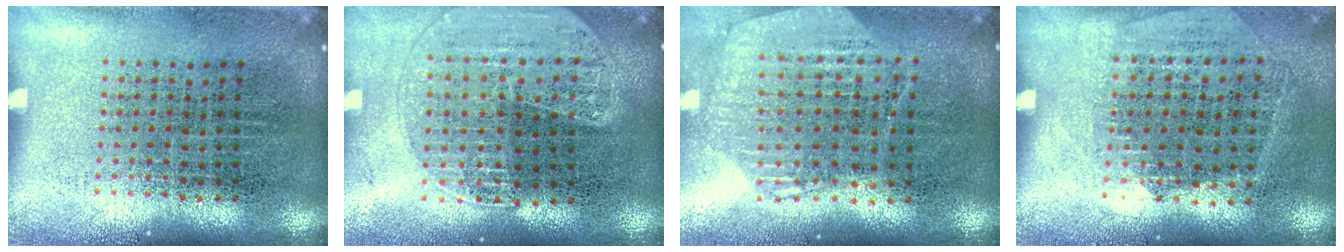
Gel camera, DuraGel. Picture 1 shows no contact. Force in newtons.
{"total": 1.7, "press": 1.6, "slide": 0.6}
{"total": 1.1, "press": 1.1, "slide": 0.2}
{"total": 1.3, "press": 1.1, "slide": 0.6}